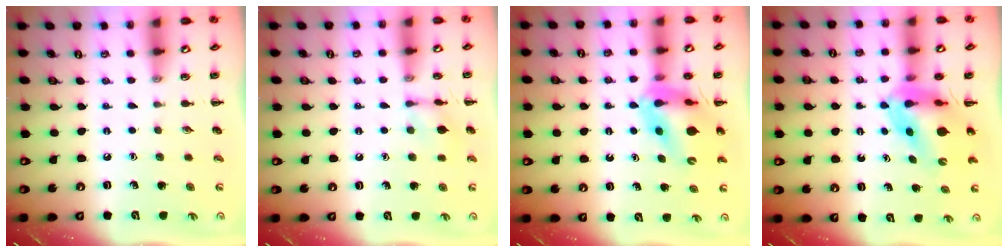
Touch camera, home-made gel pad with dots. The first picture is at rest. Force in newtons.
{"total": 7.4, "press": 7.3, "slide": 0.7}
{"total": 10.4, "press": 9.8, "slide": 3.3}
{"total": 9.2, "press": 8.8, "slide": 2.9}